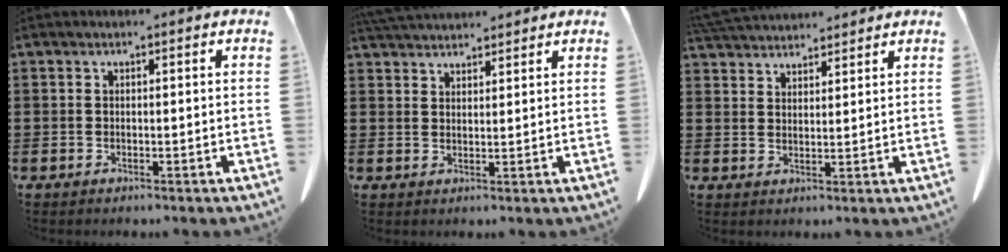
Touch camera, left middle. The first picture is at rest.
{"total": 3.9, "force": [3.8, 0.5, 0.7], "torque": [-0.024, -0.007, 0.073]}
{"total": 4.6, "force": [4.6, 0.5, 0.7], "torque": [-0.026, -0.013, 0.087]}